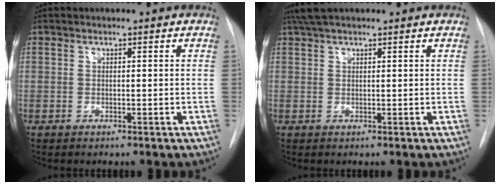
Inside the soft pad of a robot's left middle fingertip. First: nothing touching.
{"total": 4.2, "force": [3.5, 0.8, 2.3], "torque": [-0.043, 0.030, 0.064]}